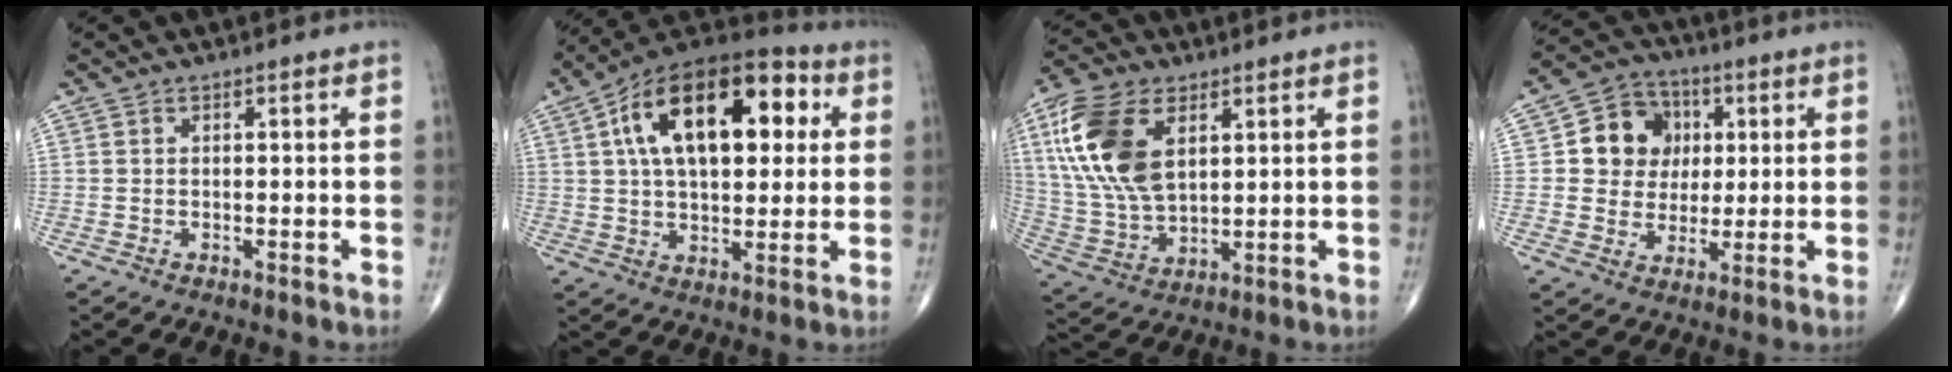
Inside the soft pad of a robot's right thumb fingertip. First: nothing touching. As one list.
[{"total": 22.8, "force": [6.2, 12.1, 18.4], "torque": [-0.271, 0.020, 0.088]}, {"total": 17.3, "force": [5.9, 9.7, 13.0], "torque": [-0.268, -0.015, 0.116]}, {"total": 10.8, "force": [2.1, 9.7, 4.3], "torque": [-0.020, 0.004, 0.032]}]